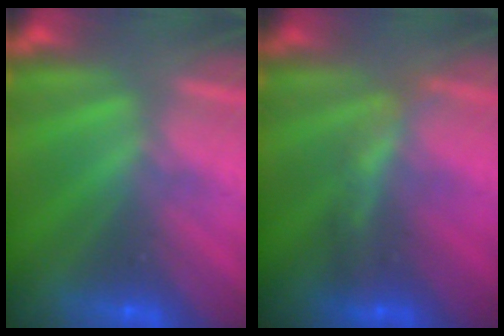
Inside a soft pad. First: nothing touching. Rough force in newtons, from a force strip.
{"total": 2.0}